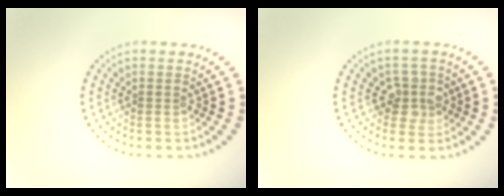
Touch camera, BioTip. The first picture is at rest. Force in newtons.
{"total": 2.4, "press": 2.1, "slide": 1.2}